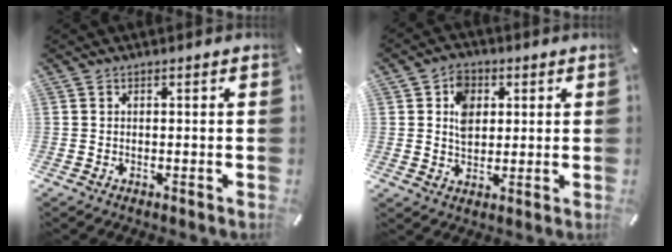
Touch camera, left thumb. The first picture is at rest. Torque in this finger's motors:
{"motor_torque": [0.99, 0.99, 0.45, -0.47, 0.04]}